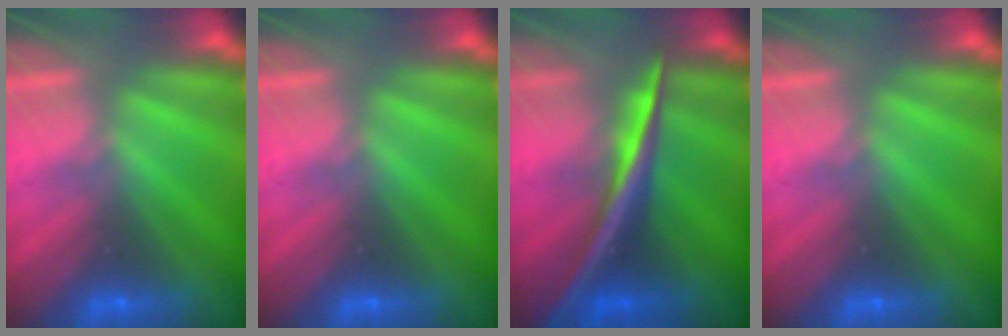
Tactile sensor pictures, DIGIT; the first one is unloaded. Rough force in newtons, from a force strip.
{"total": 0.0}
{"total": 2.6}
{"total": 0.0}